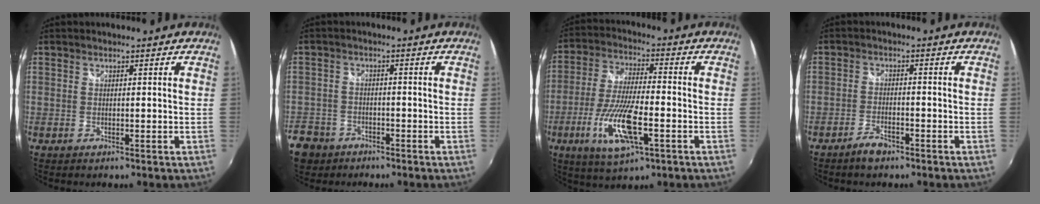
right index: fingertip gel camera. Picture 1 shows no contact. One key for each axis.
{"total": 8.9, "fx": -4.7, "fy": 7.2, "fz": 2.5, "tx": -0.090, "ty": 0.016, "tz": -0.075}
{"total": 13.9, "fx": -5.2, "fy": 4.1, "fz": 12.2, "tx": -0.255, "ty": -0.016, "tz": -0.096}
{"total": 3.6, "fx": -2.8, "fy": 1.3, "fz": 1.9, "tx": -0.051, "ty": -0.001, "tz": -0.053}